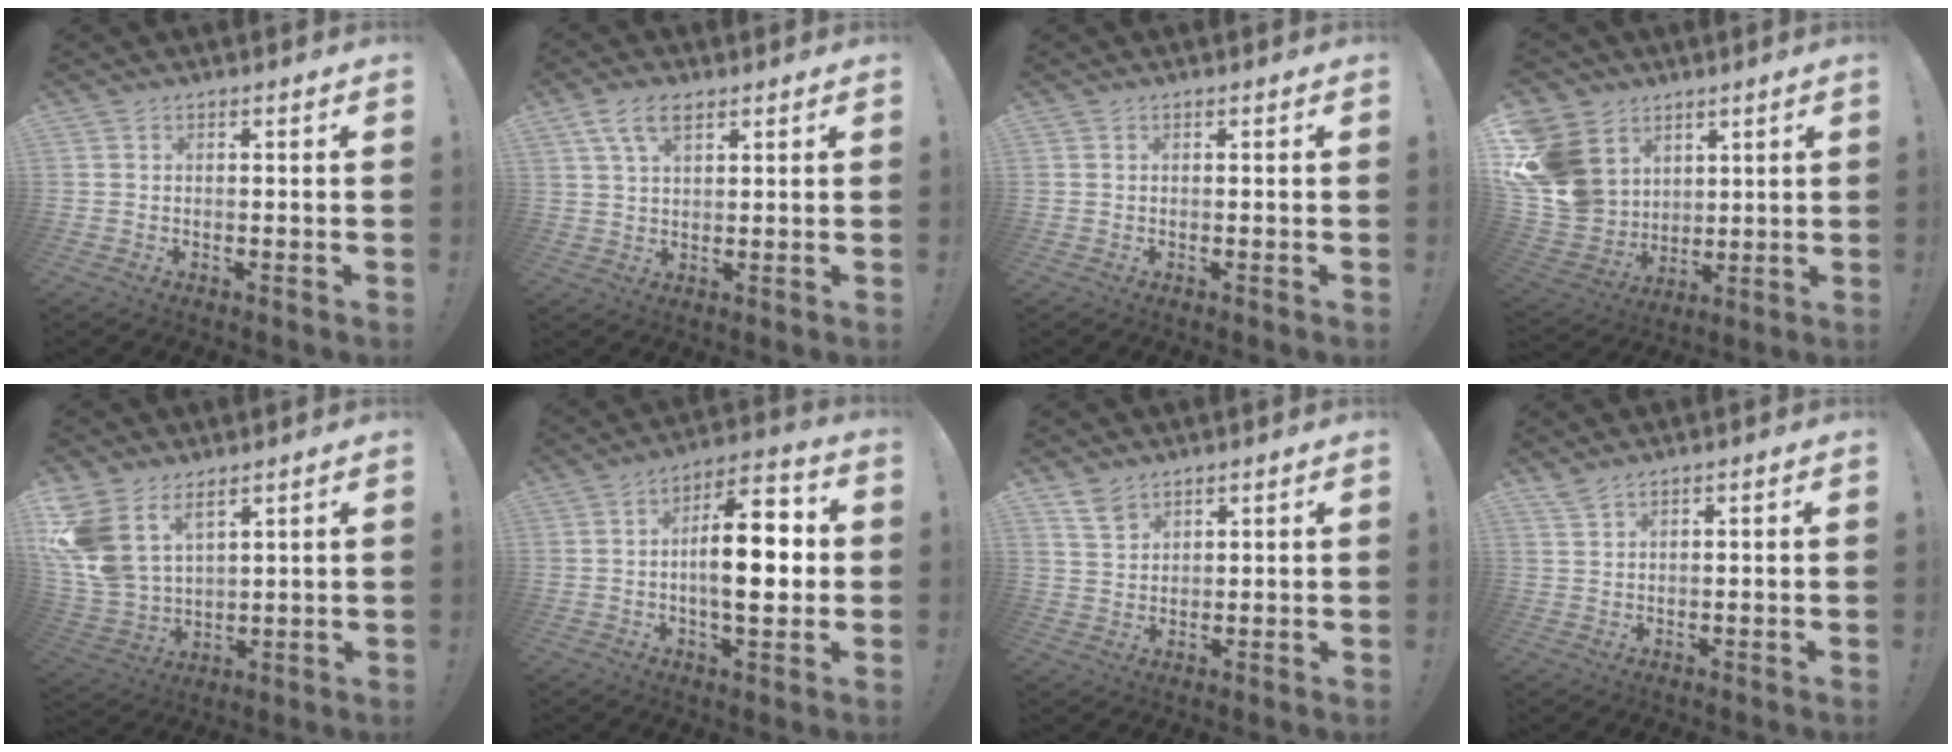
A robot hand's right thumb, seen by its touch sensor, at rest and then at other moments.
{"total": 7.5, "force": [4.0, 3.9, 5.0], "torque": [-0.089, 0.000, 0.077]}
{"total": 0.0}
{"total": 16.1, "force": [5.4, 13.8, 6.2], "torque": [-0.132, -0.028, 0.123]}
{"total": 12.3, "force": [6.9, 7.7, 6.7], "torque": [-0.153, -0.047, 0.136]}
{"total": 15.7, "force": [-0.3, 6.7, 14.1], "torque": [-0.215, 0.008, -0.013]}
{"total": 5.2, "force": [4.0, 2.8, 1.7], "torque": [-0.025, -0.023, 0.076]}
{"total": 2.2, "force": [1.8, 0.5, 1.1], "torque": [-0.024, -0.006, 0.034]}